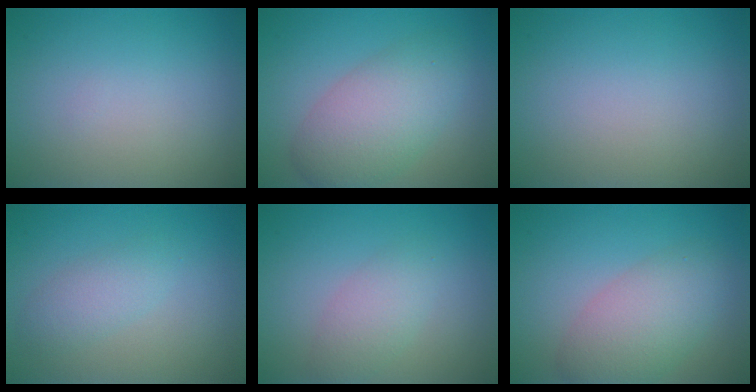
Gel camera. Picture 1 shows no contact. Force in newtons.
{"total": 6.0, "press": 6.0, "slide": 0.1}
{"total": 0.0}
{"total": 2.2, "press": 2.2, "slide": 0.0}
{"total": 2.4, "press": 2.4, "slide": 0.2}
{"total": 5.0, "press": 5.0, "slide": 0.2}